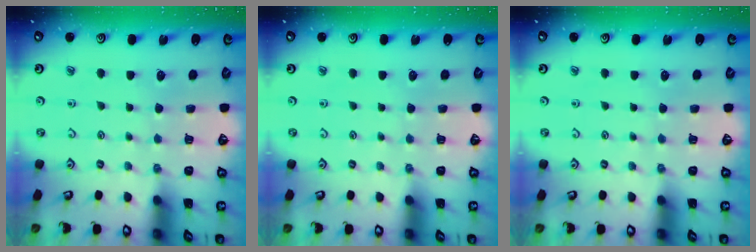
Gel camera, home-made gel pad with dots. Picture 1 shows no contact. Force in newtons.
{"total": 0.0}
{"total": 0.0}